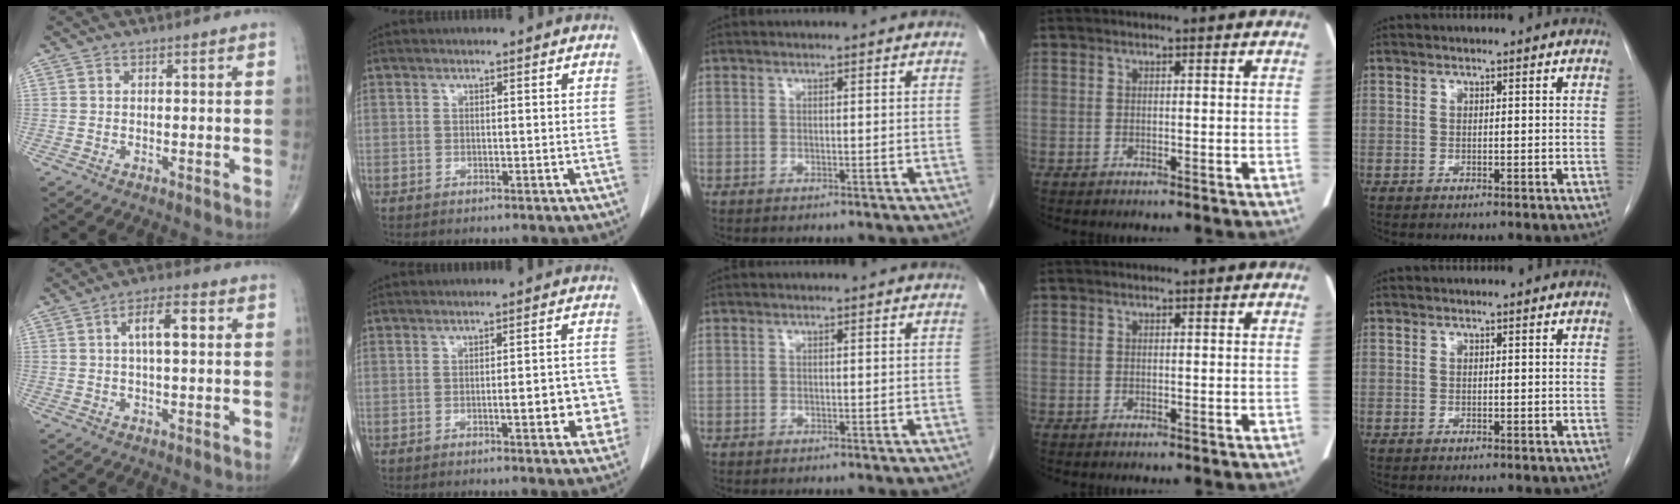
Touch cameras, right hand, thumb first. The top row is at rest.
{"thumb": {"total": 6.9, "force": [1.5, 2.6, 6.2], "torque": [-0.099, 0.011, 0.021]}, "index": {"total": 7.3, "force": [-2.1, 1.8, 6.7], "torque": [-0.074, 0.018, -0.024]}}